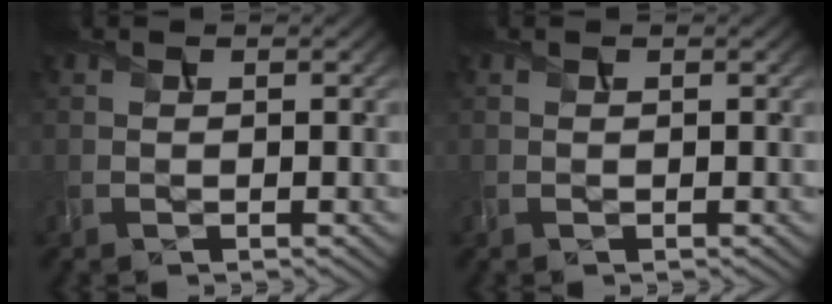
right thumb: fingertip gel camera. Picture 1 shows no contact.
{"total": 0.0}